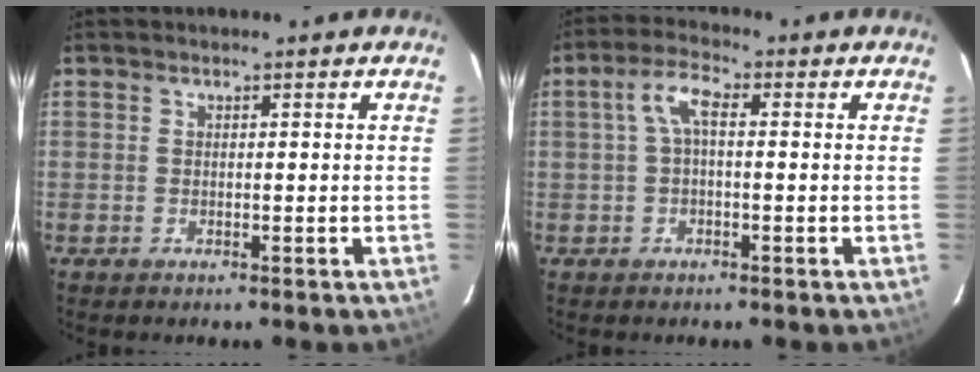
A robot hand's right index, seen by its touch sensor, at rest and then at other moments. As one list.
[{"total": 4.3, "force": [0.3, 1.7, 4.0], "torque": [-0.084, 0.016, 0.006]}]